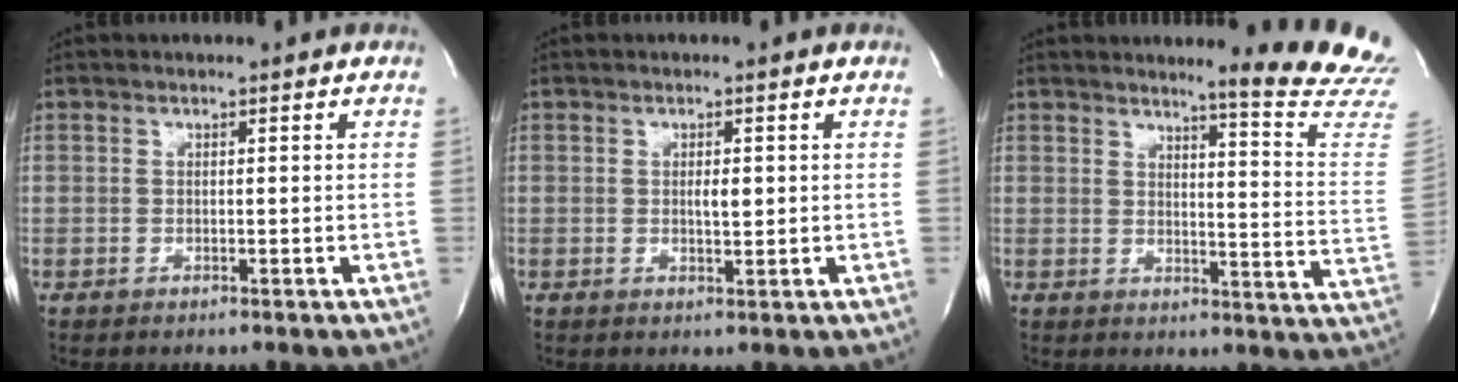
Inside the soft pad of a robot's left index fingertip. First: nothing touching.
{"total": 1.9, "force": [0.2, 0.6, 1.8], "torque": [-0.032, -0.001, 0.006]}
{"total": 14.0, "force": [13.3, -1.7, 4.2], "torque": [-0.049, -0.134, 0.134]}